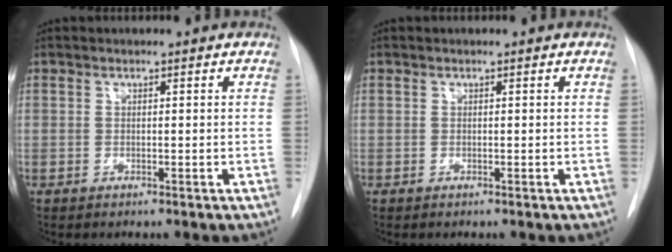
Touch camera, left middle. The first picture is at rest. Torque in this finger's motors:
{"motor_torque": [-0.02, -0.02, 0.06, 0.01]}